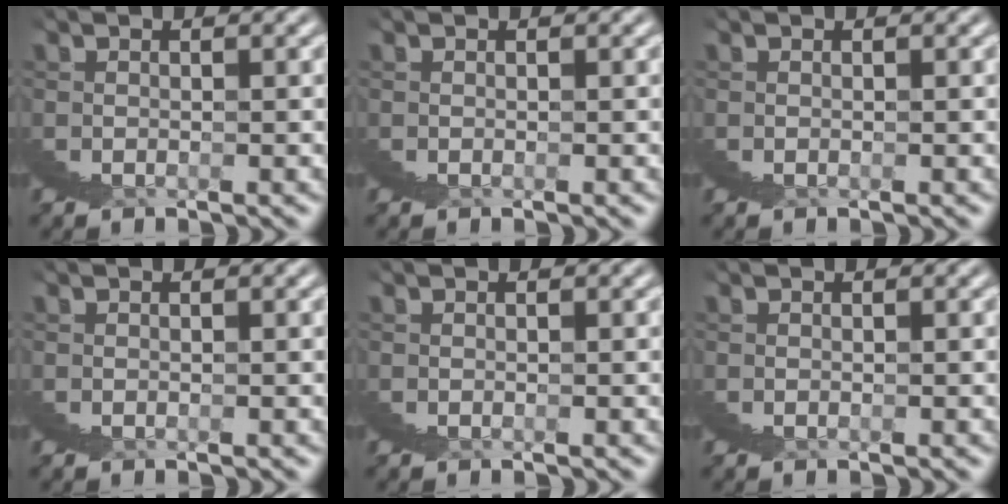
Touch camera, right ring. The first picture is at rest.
{"total": 0.0}
{"total": 0.0}
{"total": 0.0}
{"total": 0.0}
{"total": 0.0}